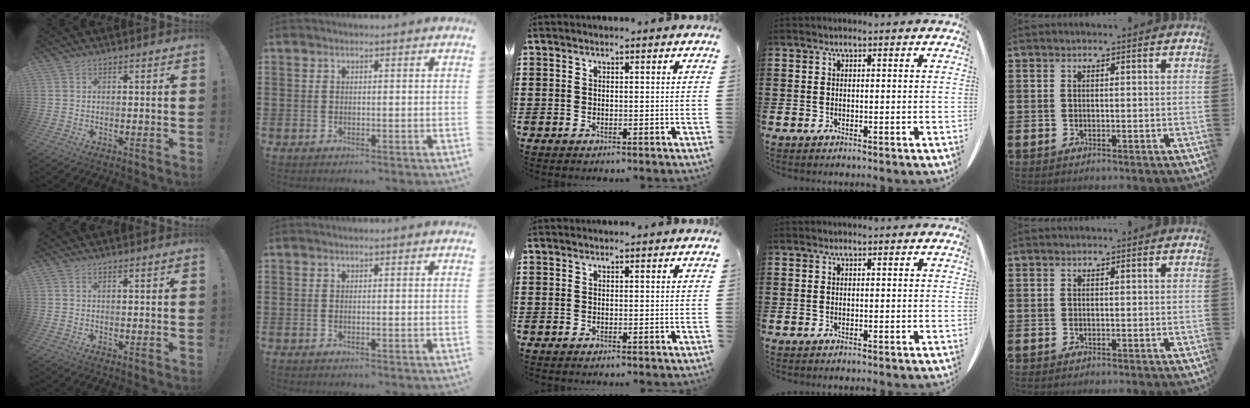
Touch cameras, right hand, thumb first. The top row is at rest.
{}